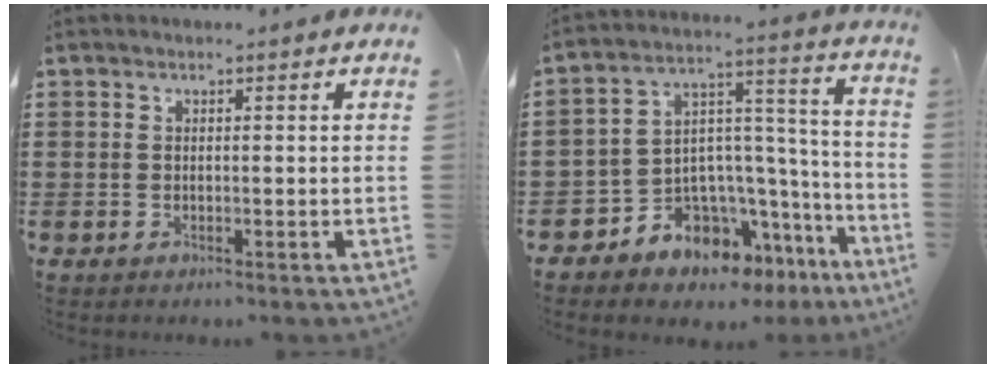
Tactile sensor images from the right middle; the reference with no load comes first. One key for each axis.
{"total": 7.6, "fx": -6.7, "fy": 3.6, "fz": 0.7, "tx": -0.022, "ty": 0.002, "tz": -0.129}